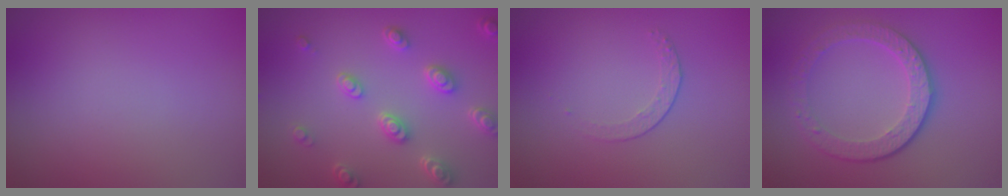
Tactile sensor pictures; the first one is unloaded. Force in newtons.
{"total": 4.0, "press": 3.3, "slide": 2.2}
{"total": 1.4, "press": 0.7, "slide": 1.2}
{"total": 4.7, "press": 3.4, "slide": 3.3}